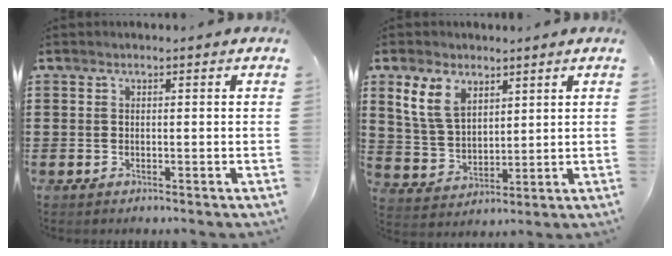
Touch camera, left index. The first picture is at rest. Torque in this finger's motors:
{"motor_torque": [0.56, -0.05, 0.32, 0.11]}